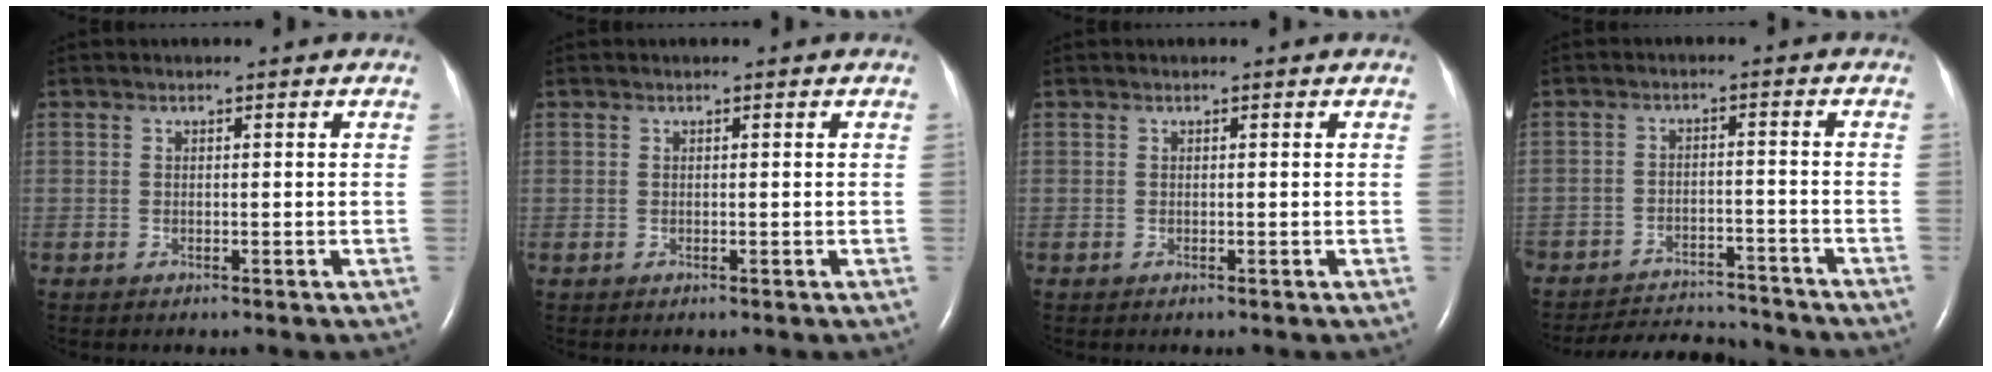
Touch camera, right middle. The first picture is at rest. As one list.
[{"total": 0.0}, {"total": 0.0}, {"total": 11.1, "force": [-10.8, 1.9, 1.8], "torque": [-0.027, -0.003, -0.155]}]